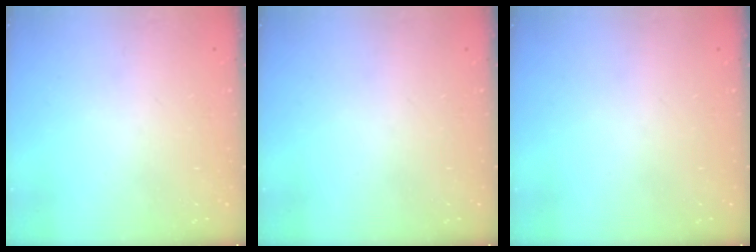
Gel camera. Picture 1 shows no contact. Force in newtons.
{"total": 0.0}
{"total": 0.0}